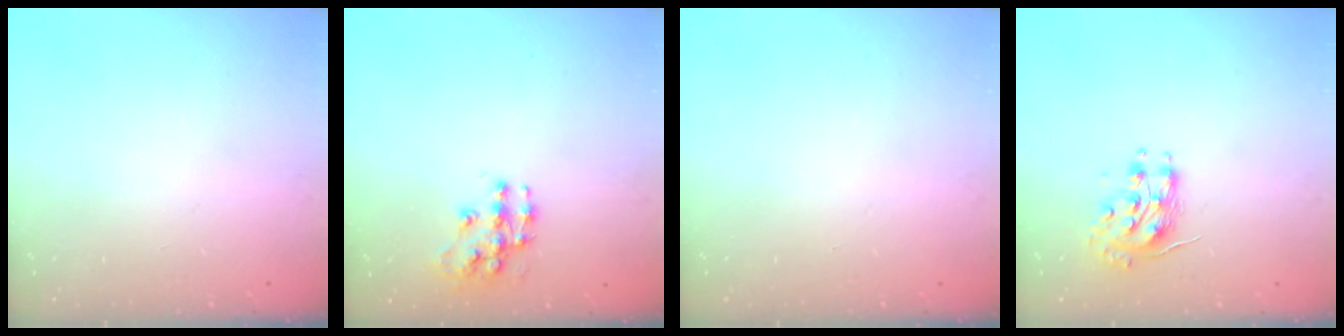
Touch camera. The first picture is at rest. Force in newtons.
{"total": 10.9, "press": 10.9, "slide": 0.8}
{"total": 0.0}
{"total": 8.6, "press": 8.6, "slide": 0.3}